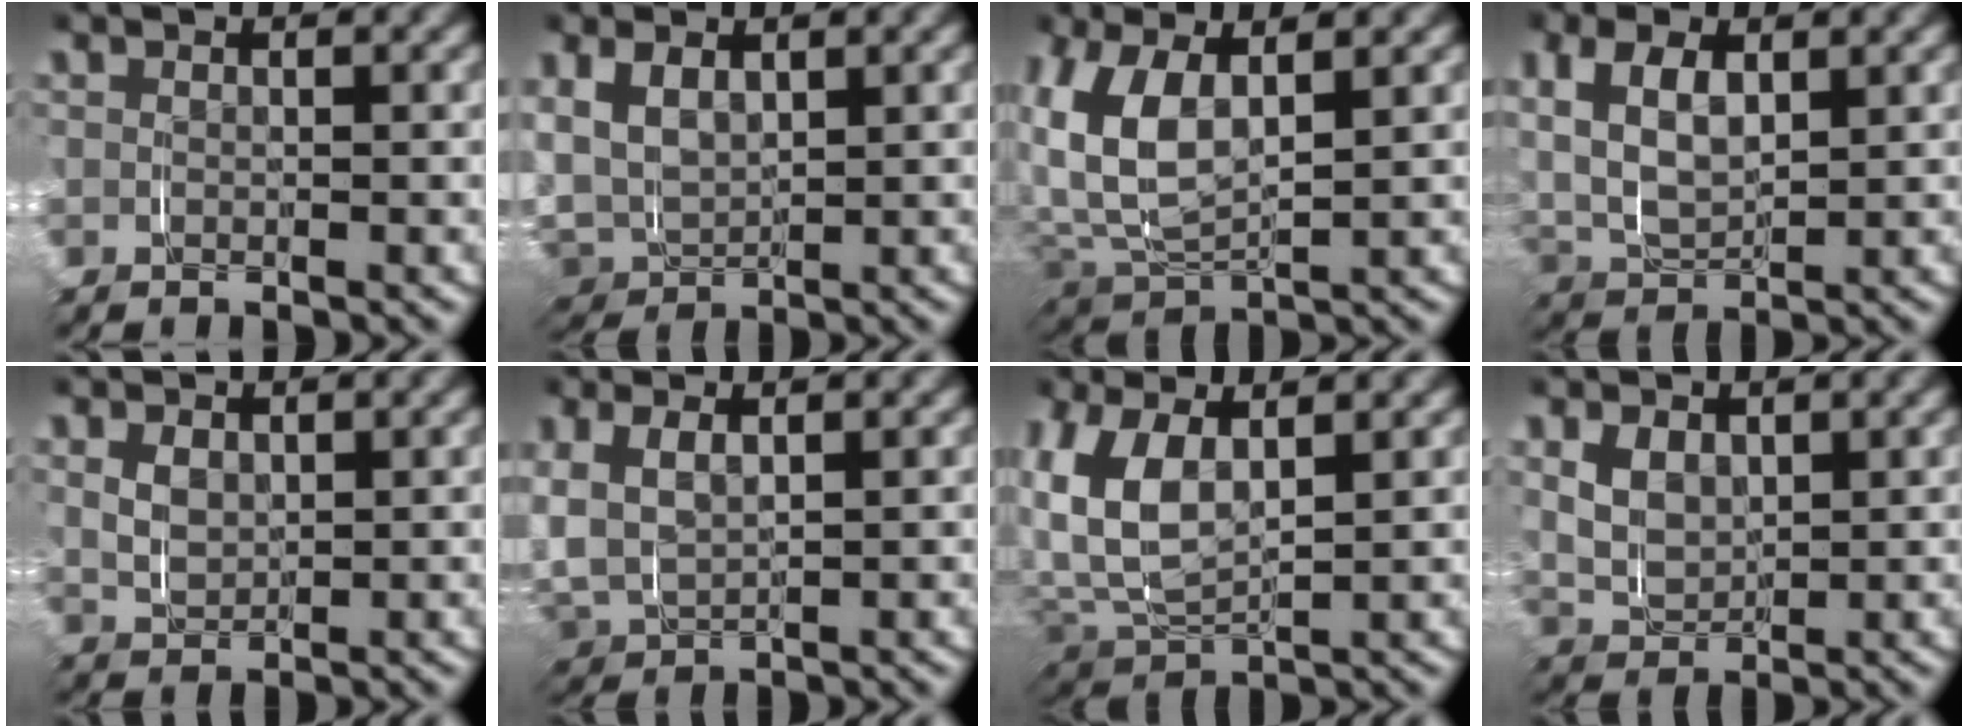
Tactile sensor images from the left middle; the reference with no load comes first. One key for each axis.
{"total": 7.3, "fx": 0.7, "fy": 6.2, "fz": 3.7, "tx": -0.113, "ty": -0.018, "tz": 0.019}
{"total": 8.6, "fx": 2.1, "fy": 5.9, "fz": 5.9, "tx": -0.172, "ty": -0.005, "tz": 0.042}
{"total": 7.0, "fx": 1.4, "fy": 4.9, "fz": 4.9, "tx": -0.125, "ty": -0.010, "tz": 0.031}
{"total": 2.4, "fx": 0.7, "fy": 1.8, "fz": 1.5, "tx": -0.033, "ty": -0.004, "tz": 0.020}
{"total": 6.8, "fx": 0.6, "fy": 5.7, "fz": 3.7, "tx": -0.130, "ty": -0.016, "tz": 0.019}
{"total": 9.5, "fx": 2.1, "fy": 6.9, "fz": 6.2, "tx": -0.181, "ty": -0.005, "tz": 0.039}
{"total": 4.5, "fx": 1.2, "fy": 3.6, "fz": 2.5, "tx": -0.065, "ty": -0.008, "tz": 0.026}